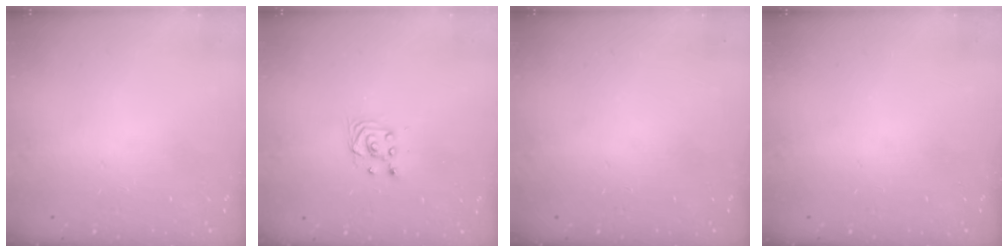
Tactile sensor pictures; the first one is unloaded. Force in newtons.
{"total": 3.2, "press": 2.9, "slide": 1.4}
{"total": 0.0}
{"total": 0.0}